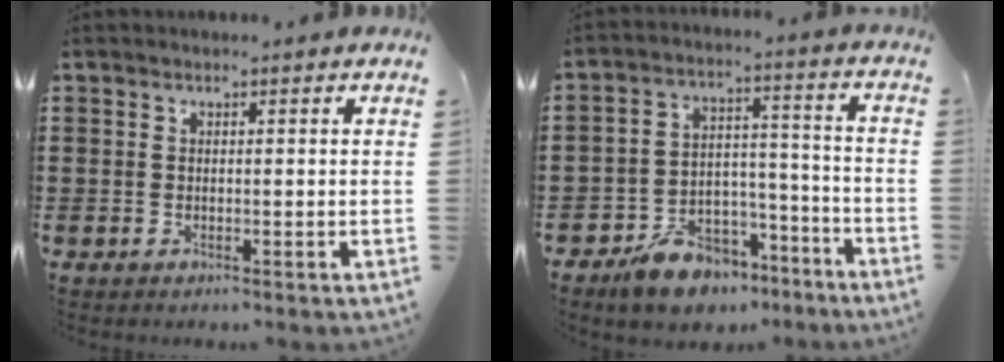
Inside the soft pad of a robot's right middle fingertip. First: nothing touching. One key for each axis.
{"total": 9.0, "fx": -7.4, "fy": 4.3, "fz": 2.5, "tx": -0.041, "ty": 0.046, "tz": -0.138}